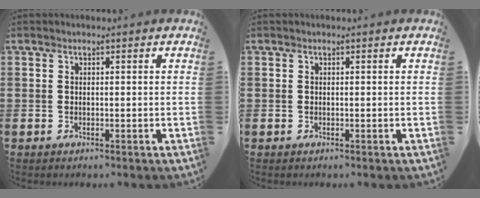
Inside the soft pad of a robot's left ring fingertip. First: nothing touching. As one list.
[{"total": 0.0}]